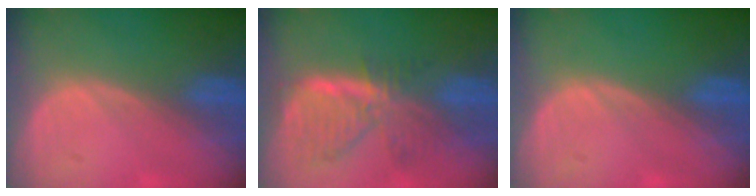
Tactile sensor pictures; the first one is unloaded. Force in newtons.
{"total": 7.9, "press": 7.0, "slide": 3.7}
{"total": 0.0}